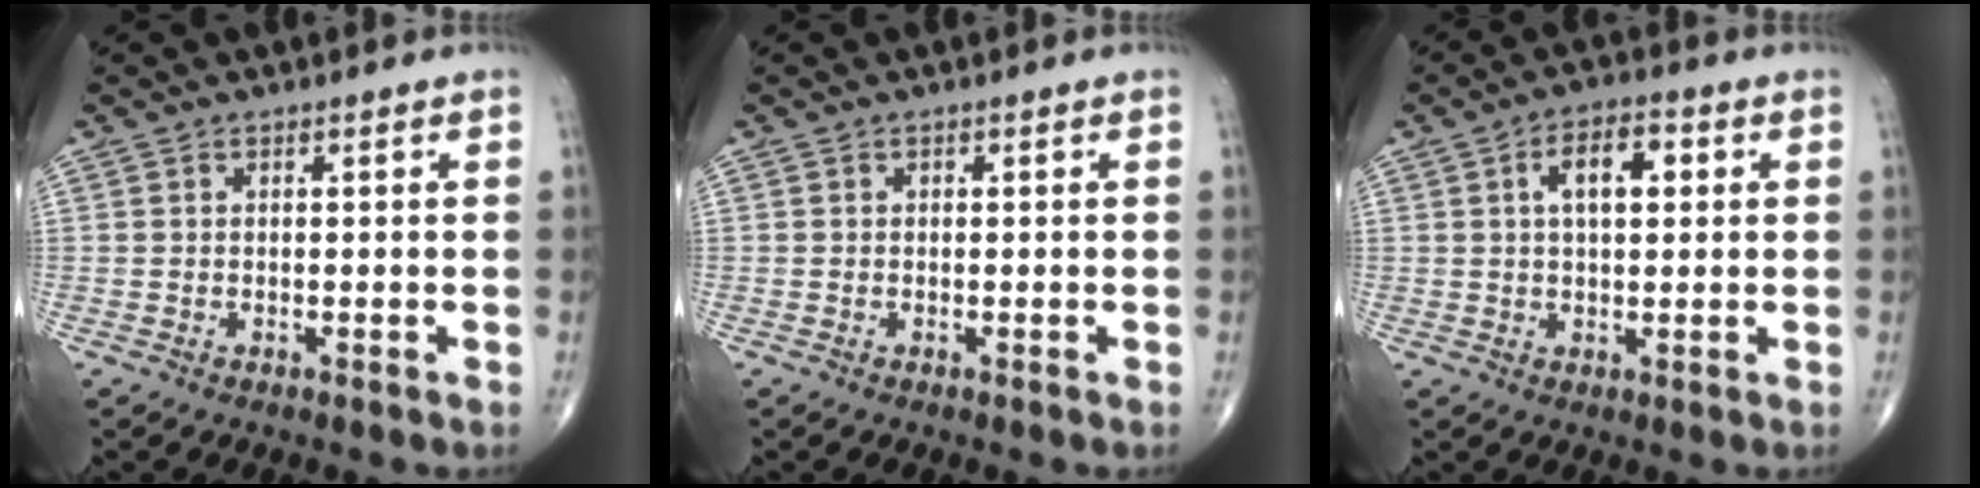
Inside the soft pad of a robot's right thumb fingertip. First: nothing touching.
{"total": 0.0}
{"total": 7.4, "force": [1.8, 3.8, 6.1], "torque": [-0.083, 0.009, 0.024]}